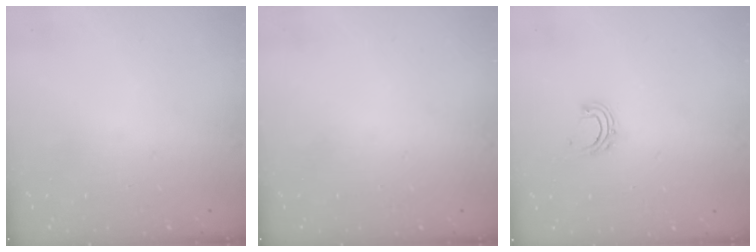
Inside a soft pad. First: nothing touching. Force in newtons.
{"total": 0.0}
{"total": 6.0, "press": 5.8, "slide": 1.3}